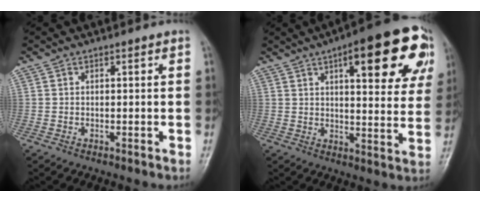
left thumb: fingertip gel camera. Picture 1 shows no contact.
{"total": 21.0, "force": [9.2, 6.9, 17.5], "torque": [-0.197, -0.009, 0.116]}